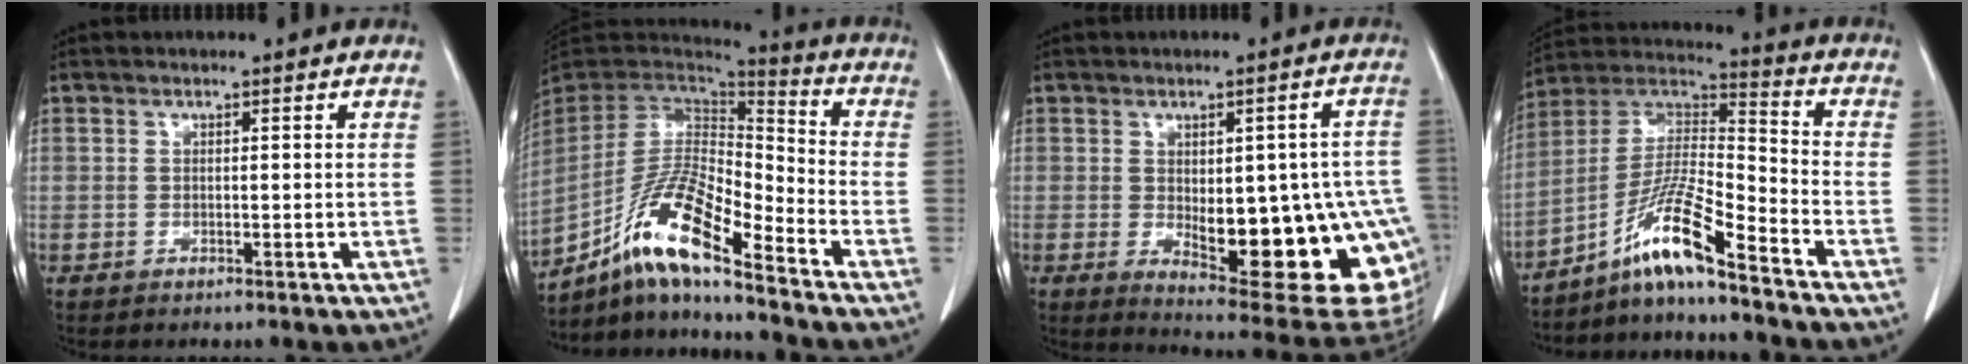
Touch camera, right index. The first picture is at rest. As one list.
[{"total": 15.5, "force": [-10.1, 2.1, 11.6], "torque": [-0.222, 0.001, -0.185]}, {"total": 21.2, "force": [-4.3, 6.6, 19.7], "torque": [-0.180, 0.007, -0.030]}, {"total": 11.5, "force": [-8.2, -0.2, 8.1], "torque": [-0.161, 0.006, -0.154]}]